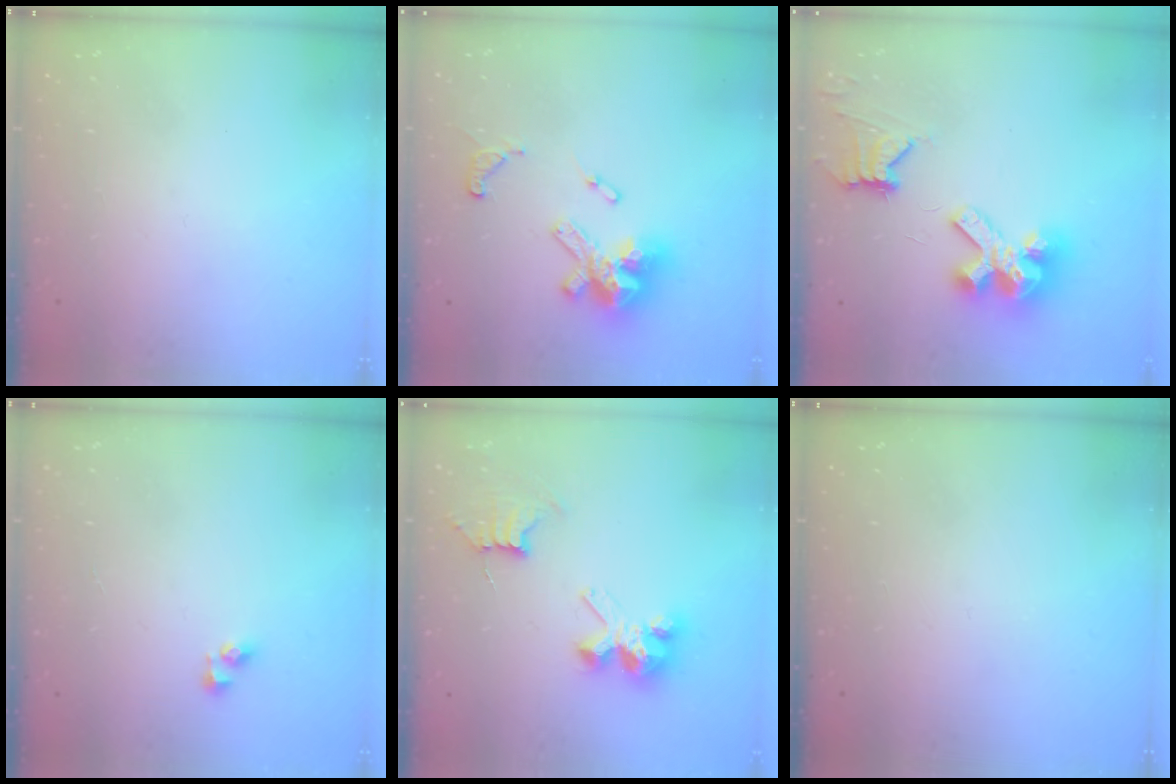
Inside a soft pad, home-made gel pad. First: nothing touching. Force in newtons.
{"total": 15.0, "press": 14.9, "slide": 1.9}
{"total": 11.8, "press": 11.7, "slide": 1.4}
{"total": 3.8, "press": 3.8, "slide": 0.2}
{"total": 7.8, "press": 7.8, "slide": 0.6}
{"total": 0.0}